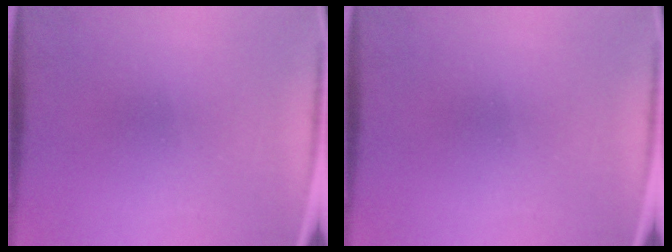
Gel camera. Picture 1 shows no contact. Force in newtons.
{"total": 0.0}